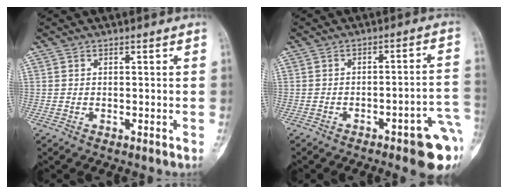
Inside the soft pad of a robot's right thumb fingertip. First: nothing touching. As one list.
[{"total": 12.6, "force": [-6.1, 2.9, 10.7], "torque": [-0.084, 0.036, -0.066]}]